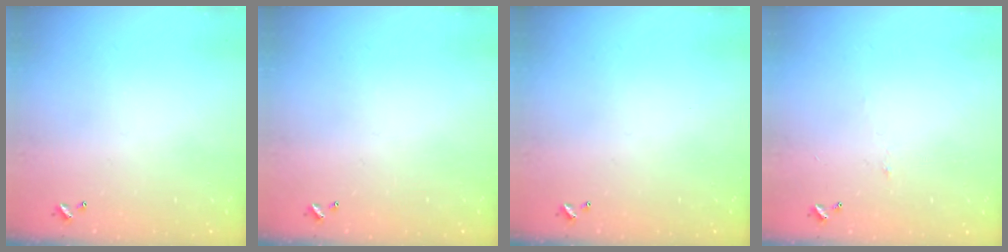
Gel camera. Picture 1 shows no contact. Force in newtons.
{"total": 0.0}
{"total": 0.0}
{"total": 0.9, "press": 0.6, "slide": 0.6}